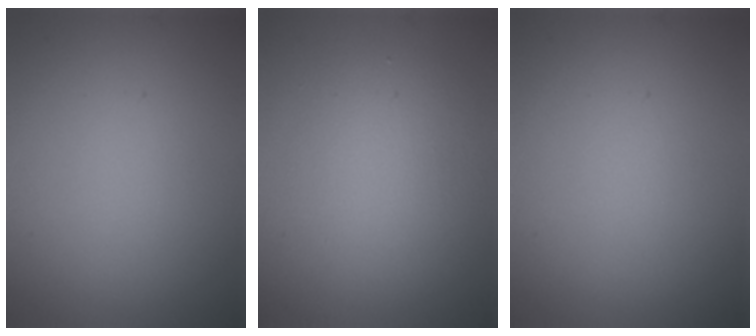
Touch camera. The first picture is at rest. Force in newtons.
{"total": 3.8, "press": 3.8, "slide": 0.3}
{"total": 0.0}